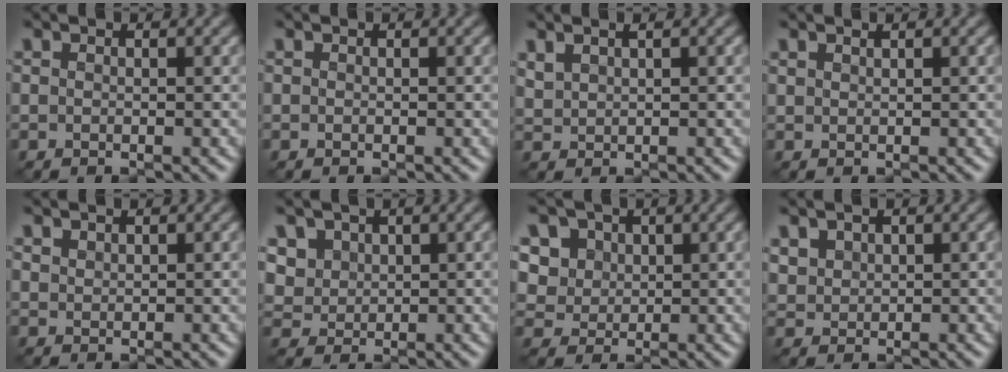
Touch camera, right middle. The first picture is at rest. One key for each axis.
{"total": 0.0}
{"total": 1.8, "fx": 1.3, "fy": 0.7, "fz": 1.0, "tx": -0.022, "ty": 0.005, "tz": 0.027}
{"total": 0.7, "fx": 0.6, "fy": 0.1, "fz": 0.3, "tx": -0.005, "ty": -0.001, "tz": 0.012}
{"total": 0.9, "fx": 0.8, "fy": 0.4, "fz": 0.2, "tx": -0.005, "ty": 0.000, "tz": 0.021}
{"total": 4.3, "fx": 1.9, "fy": 3.4, "fz": 1.8, "tx": -0.067, "ty": 0.005, "tz": 0.050}
{"total": 6.5, "fx": 2.6, "fy": 5.4, "fz": 2.5, "tx": -0.062, "ty": 0.005, "tz": 0.038}
{"total": 2.4, "fx": 1.4, "fy": 1.8, "fz": 0.9, "tx": -0.033, "ty": 0.001, "tz": 0.036}